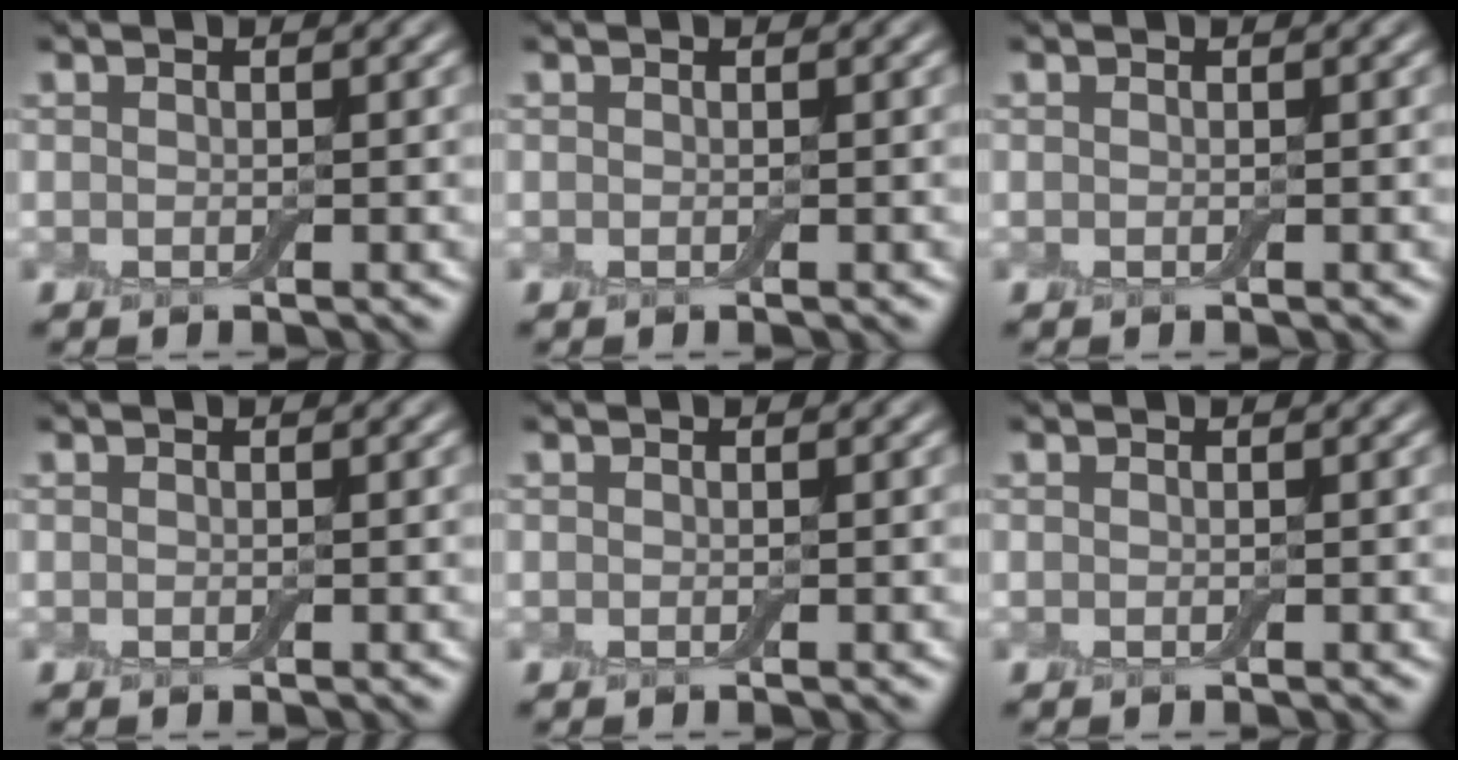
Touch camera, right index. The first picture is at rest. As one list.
[{"total": 0.0}, {"total": 0.0}, {"total": 0.0}, {"total": 0.0}, {"total": 0.0}]